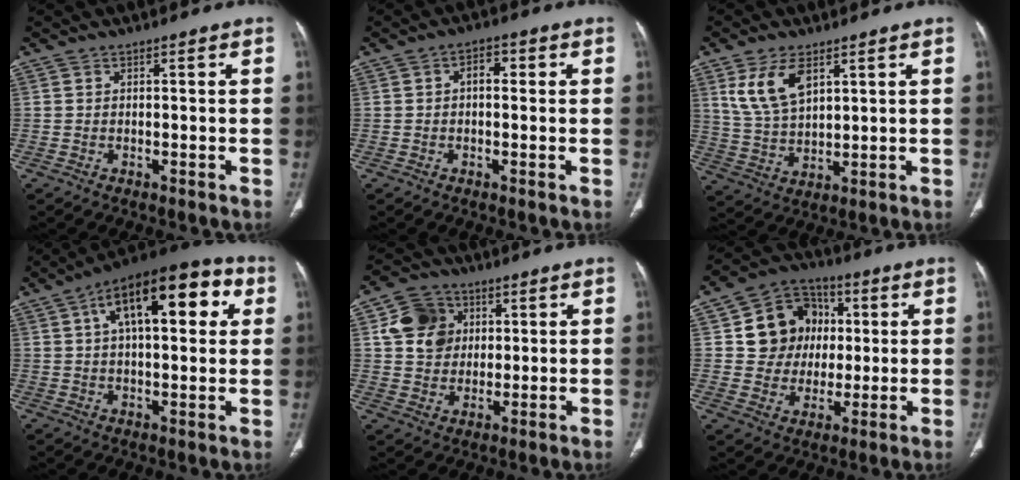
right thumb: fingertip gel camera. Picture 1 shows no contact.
{"total": 3.2, "force": [0.4, 1.9, 2.6], "torque": [-0.032, 0.009, 0.002]}
{"total": 9.6, "force": [4.6, 4.9, 6.8], "torque": [-0.126, -0.015, 0.100]}
{"total": 20.1, "force": [6.5, 8.9, 16.8], "torque": [-0.225, 0.022, 0.090]}
{"total": 10.2, "force": [2.8, 8.6, 4.7], "torque": [-0.055, -0.005, 0.050]}
{"total": 13.4, "force": [2.5, 12.1, 5.4], "torque": [-0.042, 0.009, 0.045]}